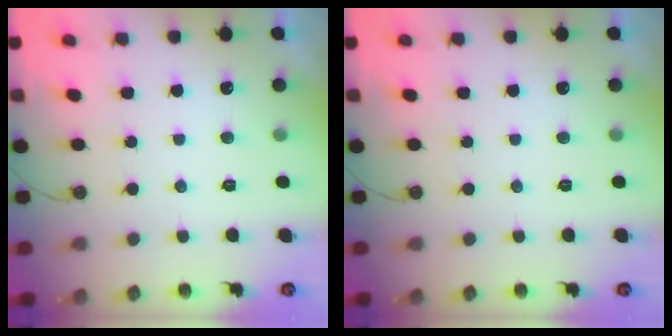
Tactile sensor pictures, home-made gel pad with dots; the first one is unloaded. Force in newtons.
{"total": 0.0}